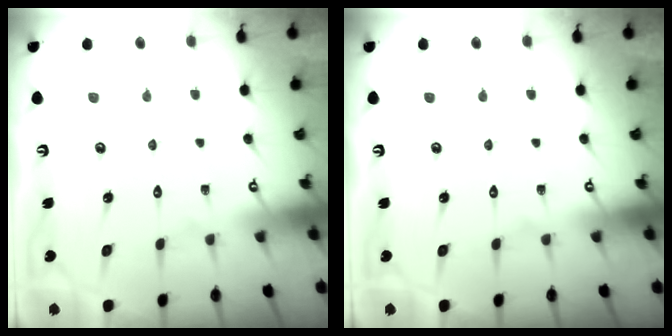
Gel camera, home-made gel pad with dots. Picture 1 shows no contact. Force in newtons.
{"total": 0.0}